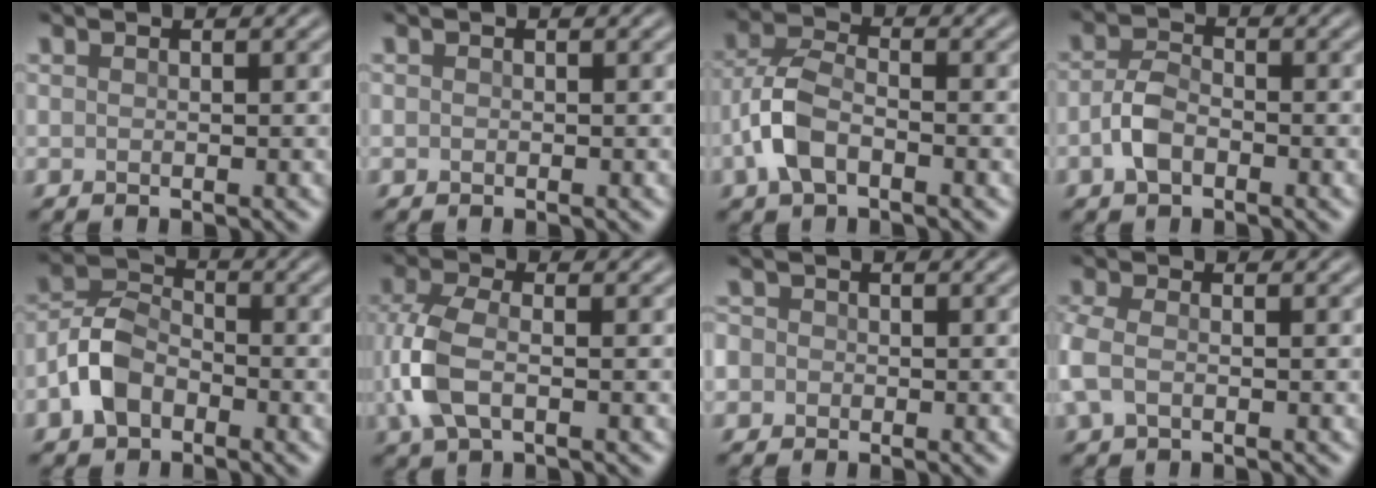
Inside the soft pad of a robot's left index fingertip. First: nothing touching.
{"total": 0.0}
{"total": 4.5, "force": [-1.7, 2.5, 3.3], "torque": [-0.077, 0.005, -0.043]}
{"total": 2.9, "force": [-1.2, 1.7, 2.0], "torque": [-0.043, 0.005, -0.031]}
{"total": 4.6, "force": [-2.2, 3.0, 2.6], "torque": [-0.056, 0.009, -0.054]}
{"total": 5.5, "force": [-0.8, 3.0, 4.6], "torque": [-0.119, 0.001, -0.021]}
{"total": 2.5, "force": [-0.2, 2.4, 0.8], "torque": [-0.005, 0.011, -0.026]}
{"total": 3.0, "force": [-0.7, 1.9, 2.3], "torque": [-0.065, 0.000, -0.023]}